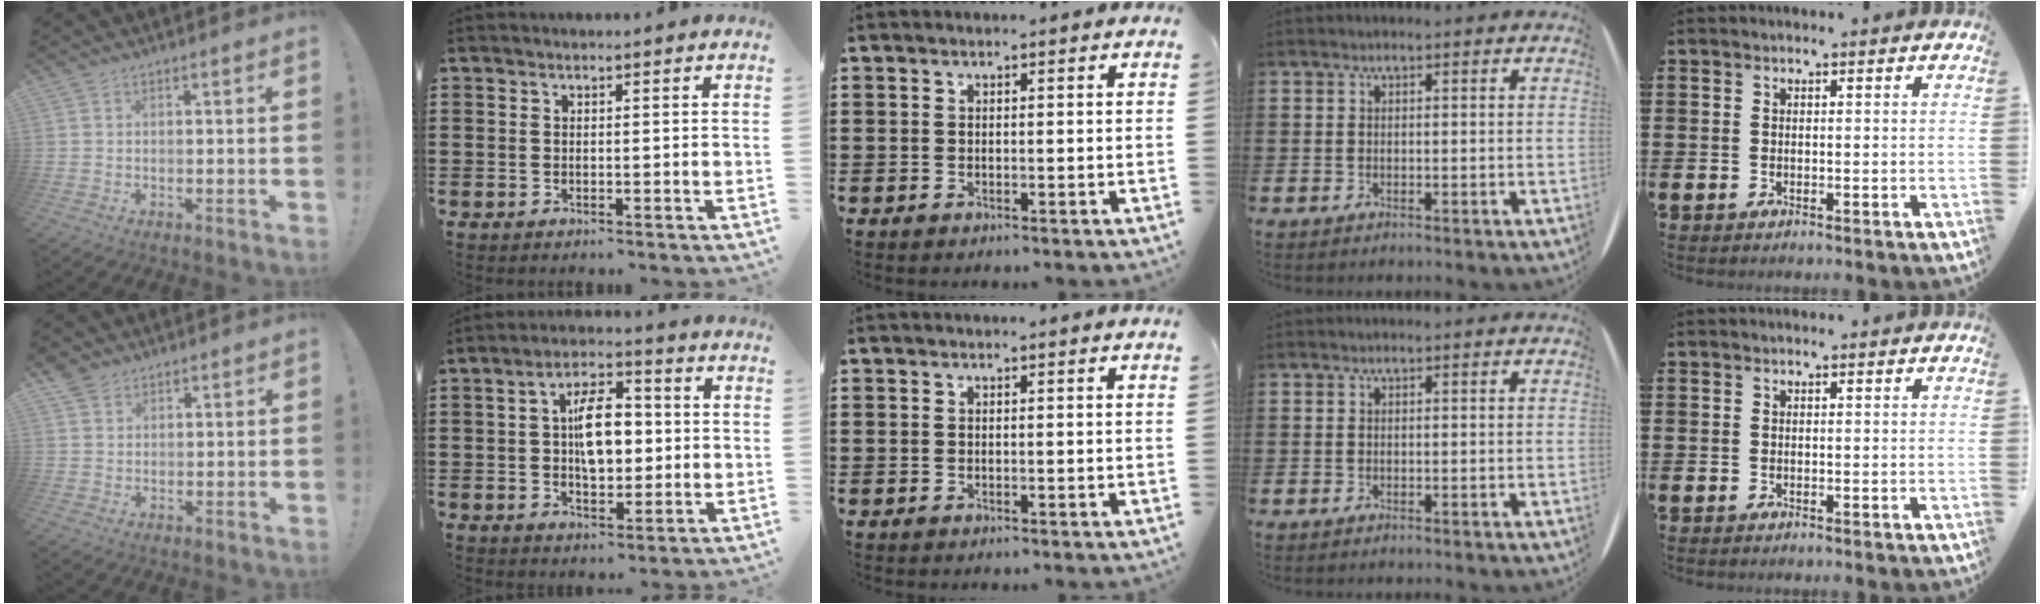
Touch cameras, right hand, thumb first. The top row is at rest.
{"thumb": {"total": 3.2, "force": [2.4, 1.9, 0.7], "torque": [-0.010, -0.012, 0.046]}, "index": {"total": 8.5, "force": [0.7, 4.2, 7.4], "torque": [-0.134, 0.006, 0.007]}}